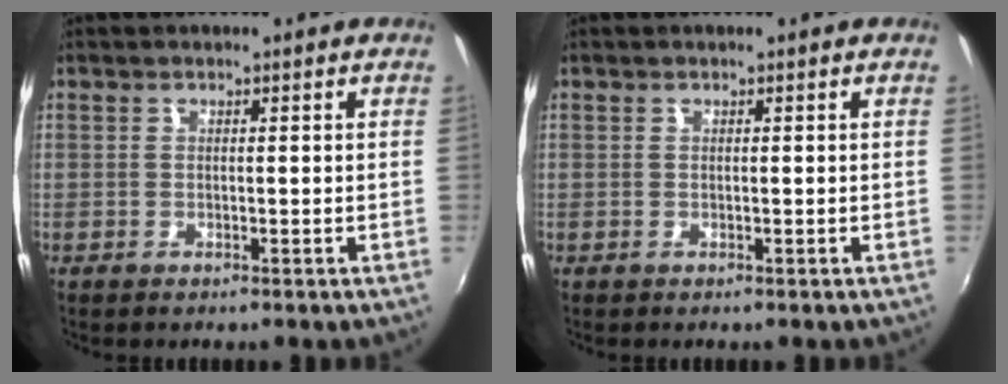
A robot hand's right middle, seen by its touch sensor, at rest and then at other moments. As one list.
[{"total": 0.0}]